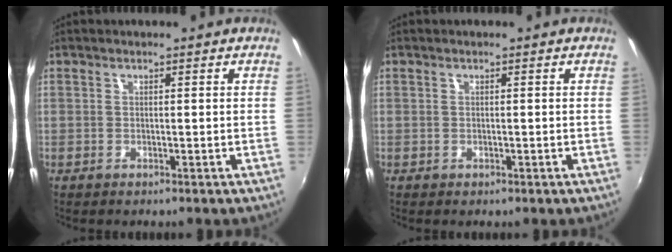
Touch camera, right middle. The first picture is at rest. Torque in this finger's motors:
{"motor_torque": [-0.65, -0.06, 0.06, 0.00]}